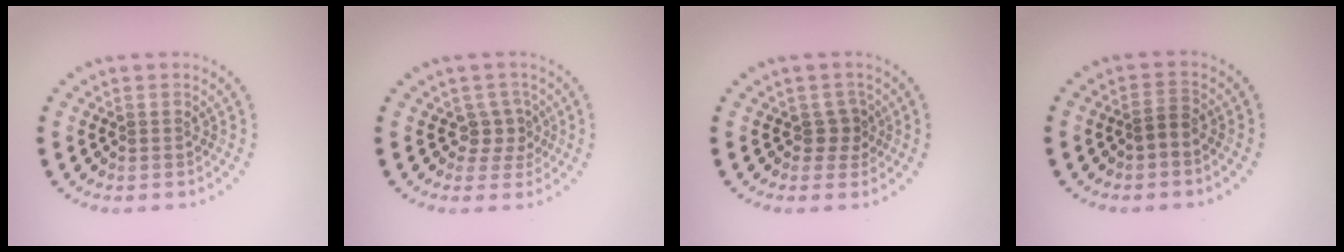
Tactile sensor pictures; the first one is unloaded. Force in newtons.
{"total": 2.1, "press": 1.6, "slide": 1.4}
{"total": 1.6, "press": 1.3, "slide": 1.0}
{"total": 1.4, "press": 1.1, "slide": 0.8}